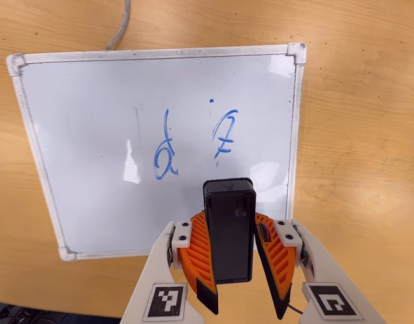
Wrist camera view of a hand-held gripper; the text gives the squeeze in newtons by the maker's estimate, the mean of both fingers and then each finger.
{"total": 8.0, "left": 9.0, "right": 7.0}